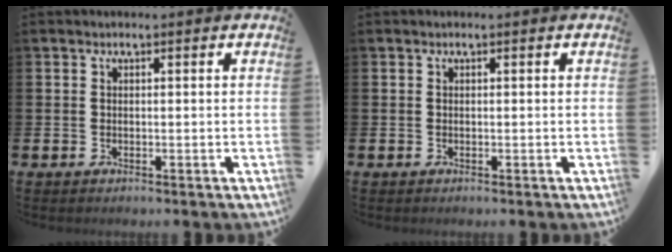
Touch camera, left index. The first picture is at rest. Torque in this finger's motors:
{"motor_torque": [-0.05, -0.02, -0.03, -0.01]}